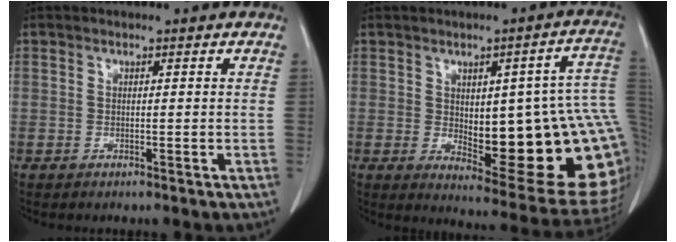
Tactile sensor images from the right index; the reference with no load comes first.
{"total": 23.5, "force": [-0.5, 5.9, 22.8], "torque": [-0.218, 0.011, 0.013]}